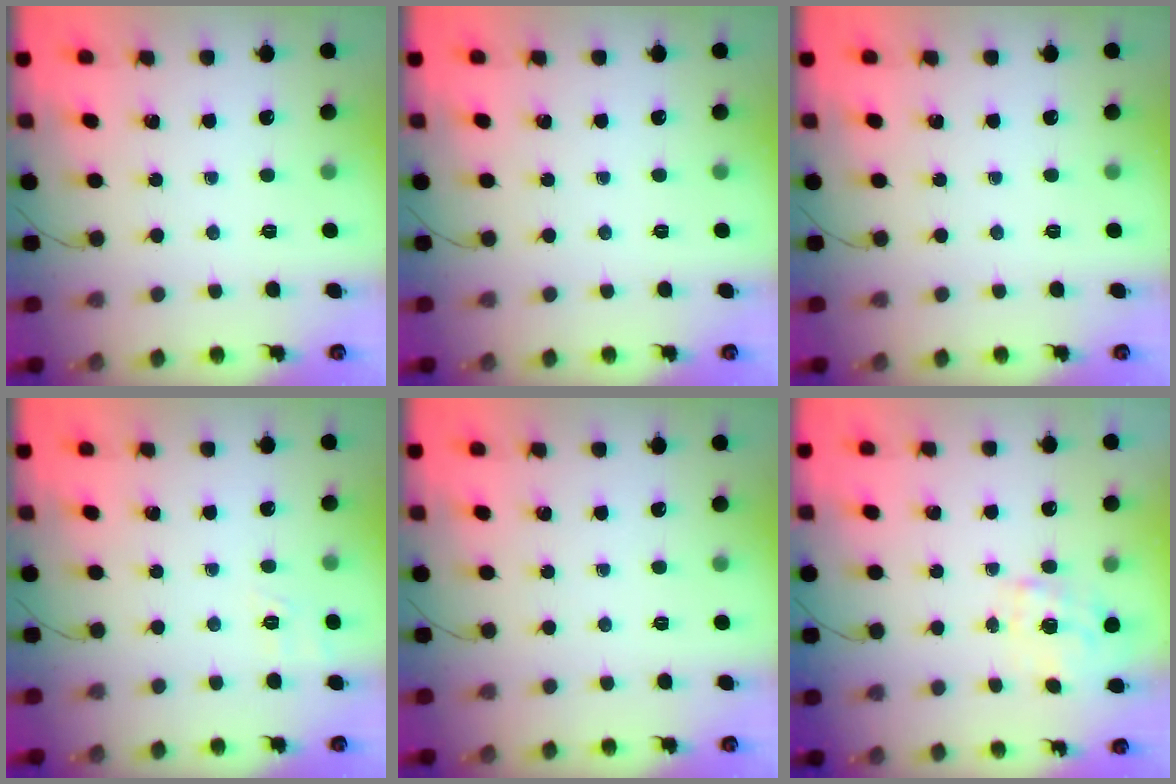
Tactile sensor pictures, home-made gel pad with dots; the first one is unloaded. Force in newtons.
{"total": 0.0}
{"total": 0.0}
{"total": 1.9, "press": 0.7, "slide": 1.7}
{"total": 0.0}
{"total": 1.1, "press": 1.0, "slide": 0.5}